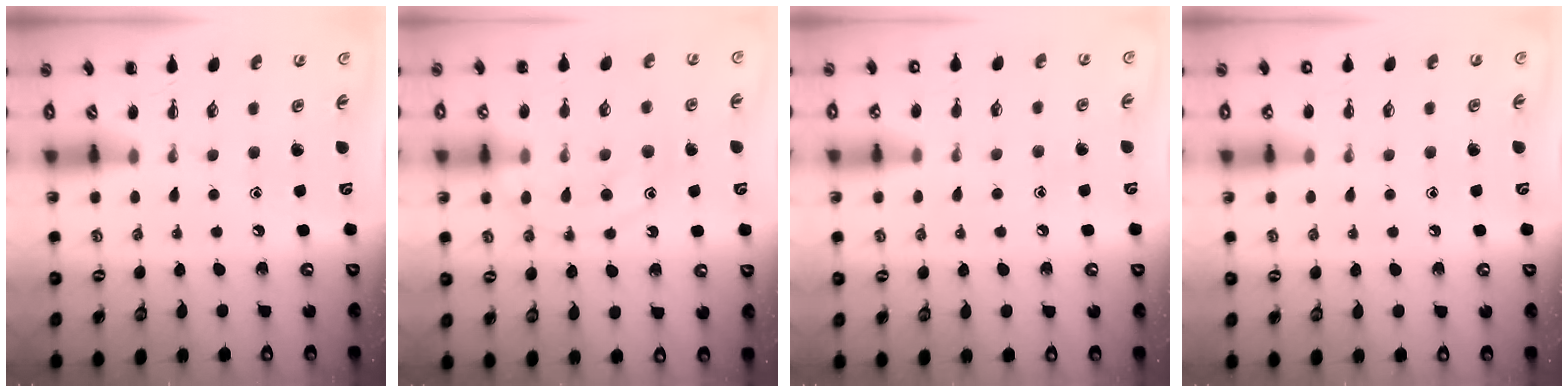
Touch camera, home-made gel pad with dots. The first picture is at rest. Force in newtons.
{"total": 12.5, "press": 12.4, "slide": 1.0}
{"total": 6.2, "press": 6.0, "slide": 1.6}
{"total": 2.6, "press": 2.1, "slide": 1.6}